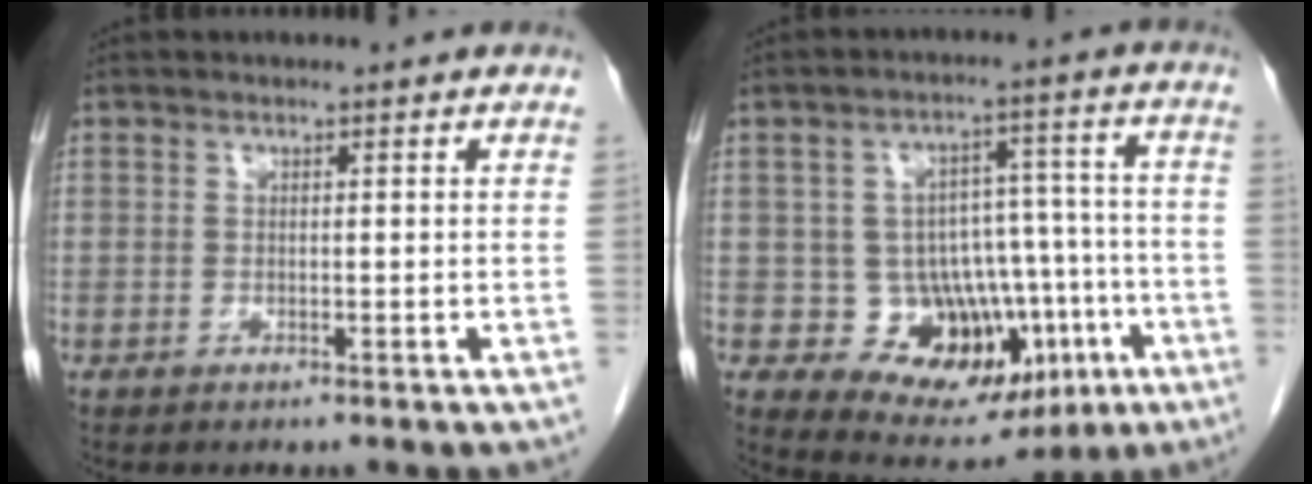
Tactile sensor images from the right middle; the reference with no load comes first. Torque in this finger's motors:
{"motor_torque": [0.73, -1.05, 0.11, 0.02]}